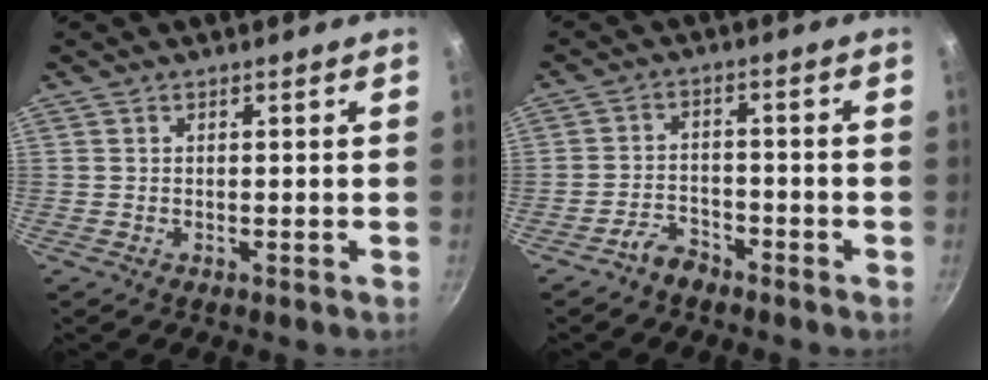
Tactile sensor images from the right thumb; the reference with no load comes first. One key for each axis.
{"total": 3.9, "fx": -3.2, "fy": 1.9, "fz": 1.2, "tx": -0.014, "ty": 0.037, "tz": -0.059}